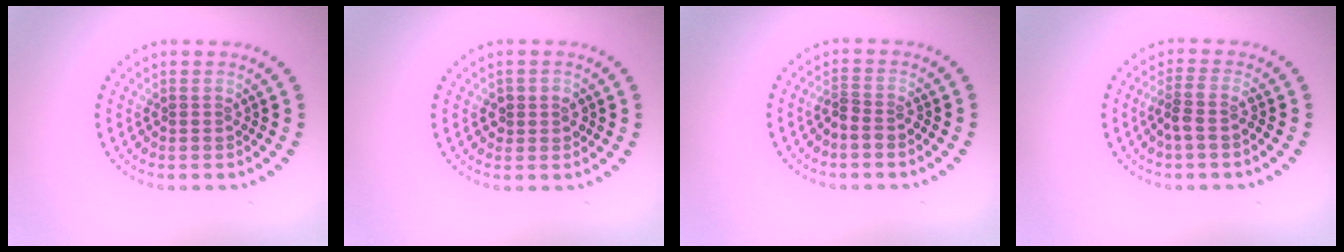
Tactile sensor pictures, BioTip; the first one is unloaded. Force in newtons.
{"total": 1.7, "press": 1.6, "slide": 0.6}
{"total": 1.3, "press": 1.0, "slide": 0.8}
{"total": 1.9, "press": 1.5, "slide": 1.2}